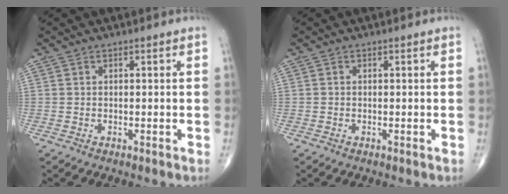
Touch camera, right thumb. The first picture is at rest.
{"total": 0.0}